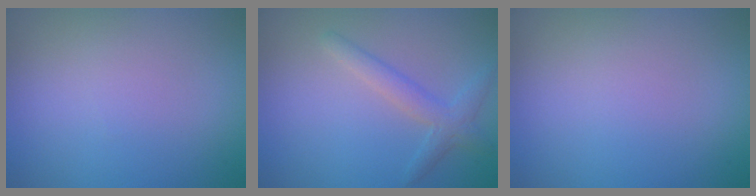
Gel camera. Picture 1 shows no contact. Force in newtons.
{"total": 2.4, "press": 2.4, "slide": 0.0}
{"total": 0.0}